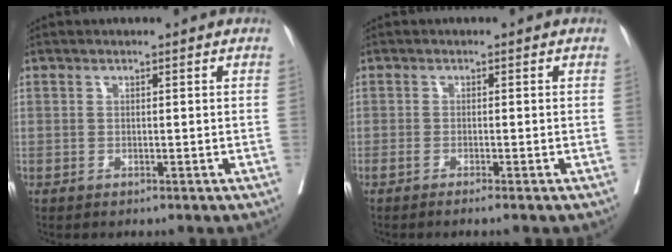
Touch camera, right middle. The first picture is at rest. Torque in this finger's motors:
{"motor_torque": [-0.15, -0.14, -0.02, -0.01]}